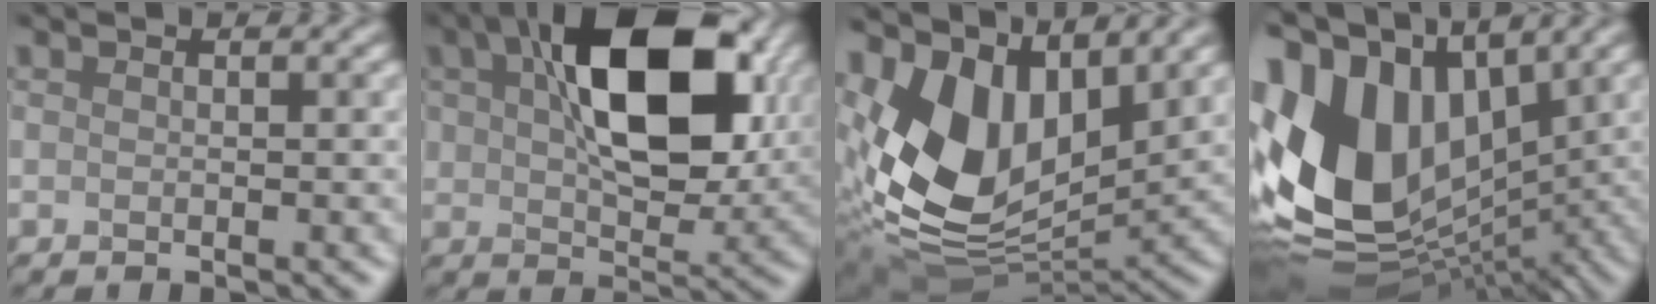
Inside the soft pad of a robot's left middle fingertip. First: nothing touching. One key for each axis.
{"total": 11.1, "fx": 3.7, "fy": 5.8, "fz": 8.8, "tx": -0.134, "ty": 0.013, "tz": 0.058}
{"total": 10.6, "fx": 4.4, "fy": 6.7, "fz": 7.0, "tx": -0.163, "ty": -0.007, "tz": 0.087}
{"total": 16.3, "fx": 3.4, "fy": 11.5, "fz": 11.0, "tx": -0.259, "ty": 0.007, "tz": 0.062}